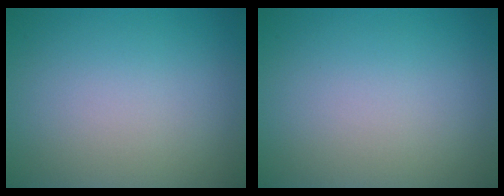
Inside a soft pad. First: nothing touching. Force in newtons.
{"total": 0.0}